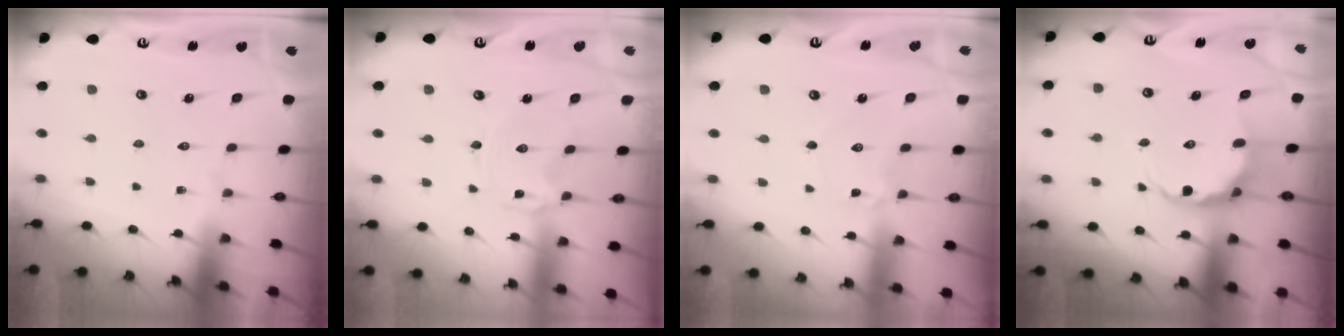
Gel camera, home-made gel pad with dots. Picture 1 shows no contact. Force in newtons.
{"total": 0.0}
{"total": 2.2, "press": 2.2, "slide": 0.2}
{"total": 6.5, "press": 6.3, "slide": 1.6}